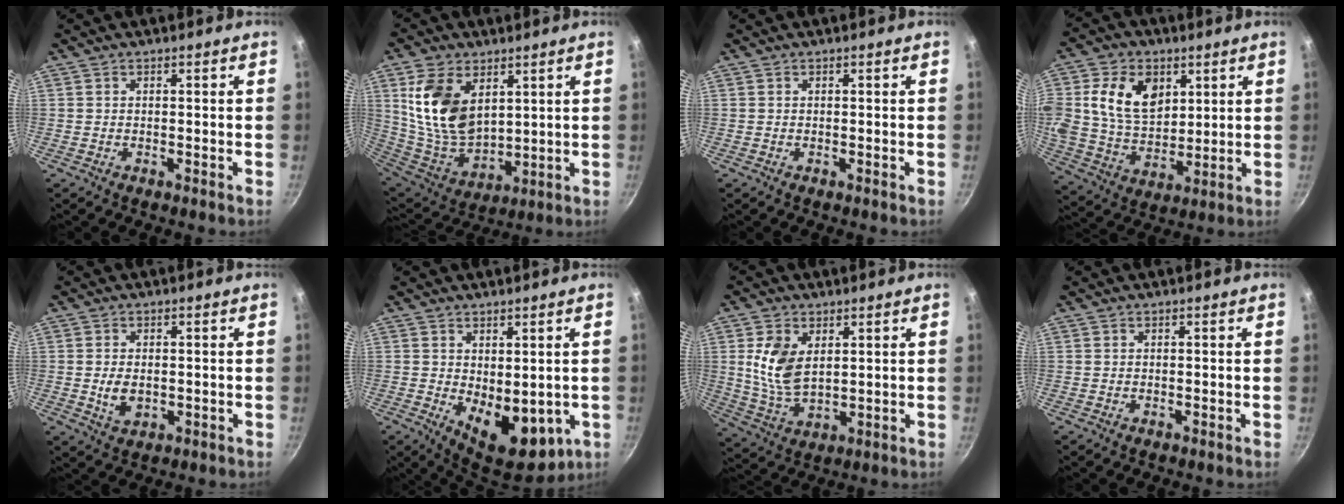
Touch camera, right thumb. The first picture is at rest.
{"total": 16.1, "force": [5.5, 10.1, 11.3], "torque": [-0.194, -0.042, 0.121]}
{"total": 0.0}
{"total": 15.2, "force": [4.6, 10.7, 9.7], "torque": [-0.153, -0.015, 0.085]}
{"total": 4.4, "force": [-0.3, 2.9, 3.4], "torque": [-0.057, -0.004, 0.001]}
{"total": 11.7, "force": [-1.1, 6.7, 9.5], "torque": [-0.108, -0.019, 0.004]}
{"total": 9.7, "force": [2.5, 5.9, 7.3], "torque": [-0.138, -0.023, 0.057]}
{"total": 0.0}